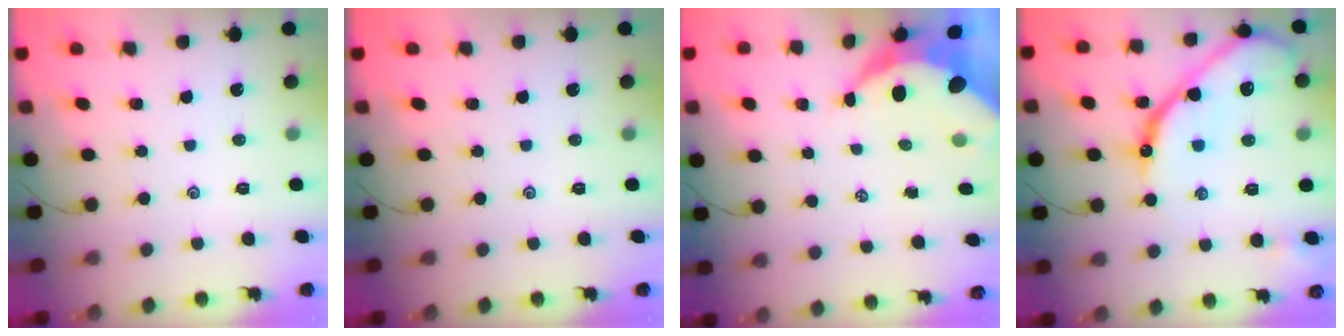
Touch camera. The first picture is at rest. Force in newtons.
{"total": 0.0}
{"total": 8.5, "press": 8.4, "slide": 1.3}
{"total": 17.1, "press": 17.1, "slide": 1.3}